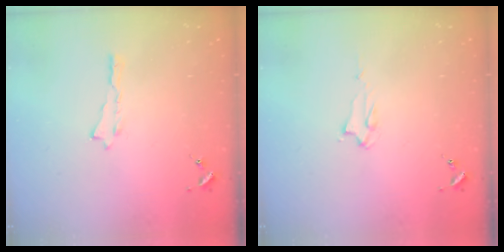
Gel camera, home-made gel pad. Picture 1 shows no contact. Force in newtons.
{"total": 2.0, "press": 2.0, "slide": 0.2}